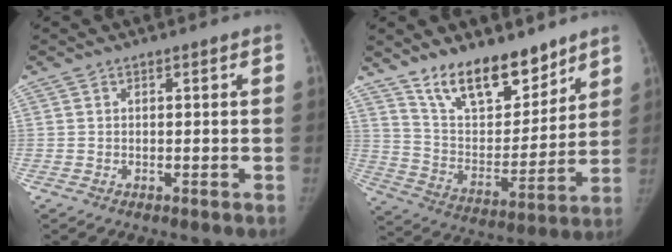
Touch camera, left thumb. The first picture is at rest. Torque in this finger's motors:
{"motor_torque": [0.57, 0.53, 0.45, -0.37, 0.06]}